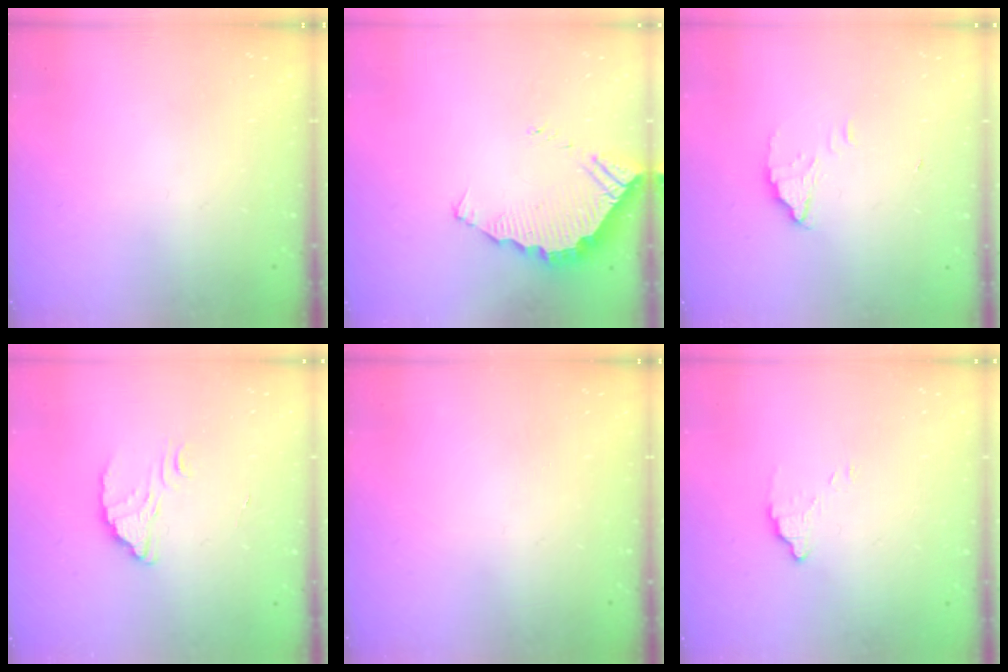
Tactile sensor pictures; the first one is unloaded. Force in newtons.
{"total": 3.9, "press": 3.9, "slide": 0.2}
{"total": 2.2, "press": 2.2, "slide": 0.2}
{"total": 2.4, "press": 2.4, "slide": 0.1}
{"total": 0.0}
{"total": 3.0, "press": 3.0, "slide": 0.1}